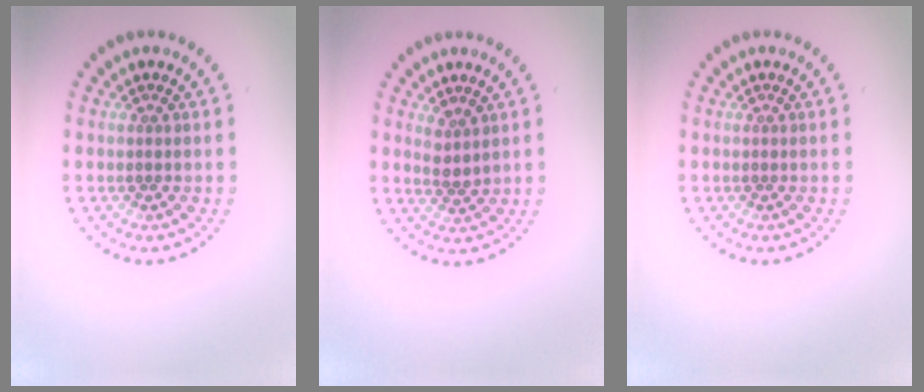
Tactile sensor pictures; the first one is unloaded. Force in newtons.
{"total": 1.7, "press": 1.3, "slide": 1.1}
{"total": 0.0}